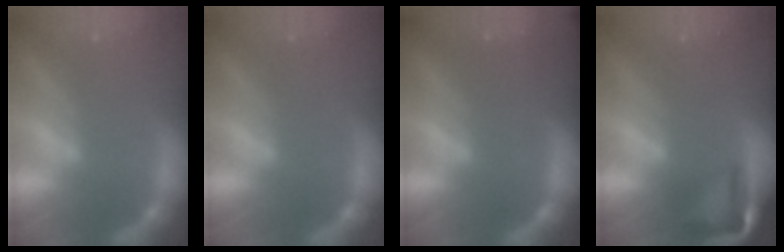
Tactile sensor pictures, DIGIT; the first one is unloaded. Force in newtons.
{"total": 0.0}
{"total": 10.0}
{"total": 5.9}